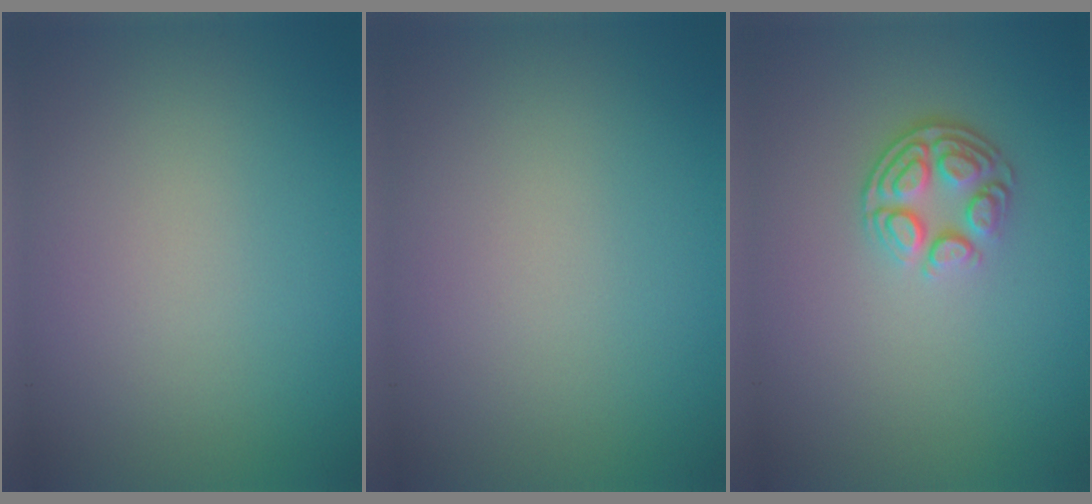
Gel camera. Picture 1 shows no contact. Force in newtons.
{"total": 0.0}
{"total": 3.6, "press": 2.6, "slide": 2.4}